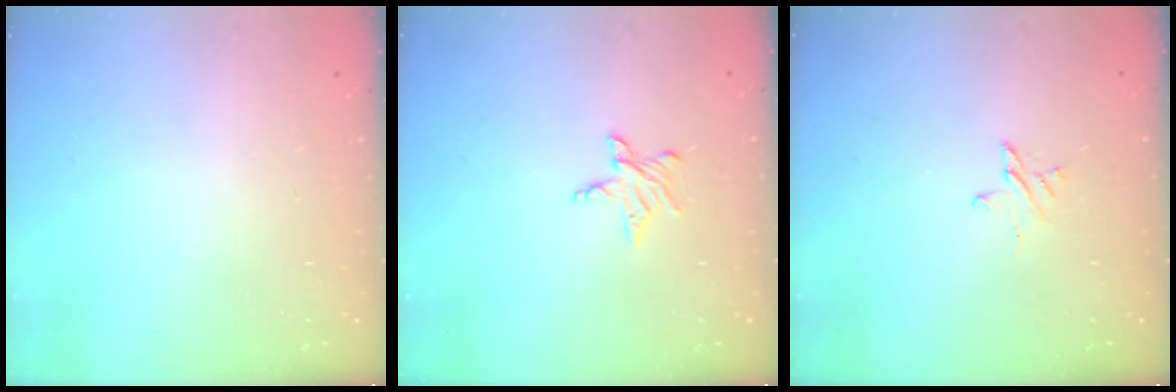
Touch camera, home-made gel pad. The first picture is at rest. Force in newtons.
{"total": 4.1, "press": 4.1, "slide": 0.5}
{"total": 2.3, "press": 2.3, "slide": 0.2}